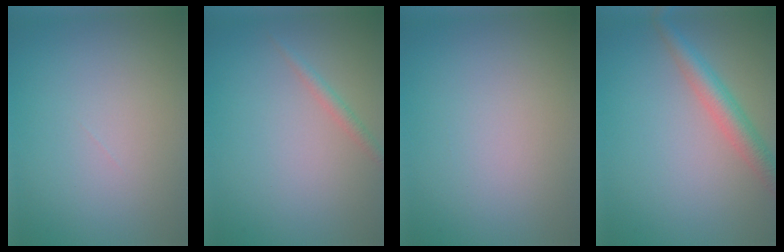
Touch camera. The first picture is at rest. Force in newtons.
{"total": 1.2, "press": 1.2, "slide": 0.1}
{"total": 0.0}
{"total": 3.6, "press": 3.6, "slide": 0.2}